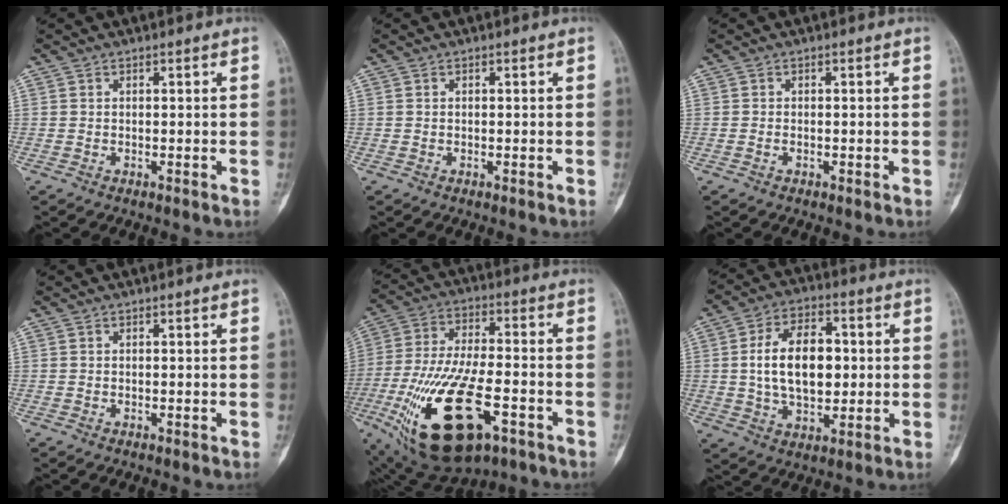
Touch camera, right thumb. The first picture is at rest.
{"total": 0.0}
{"total": 0.5, "force": [-0.2, 0.4, 0.3], "torque": [-0.004, 0.002, -0.006]}
{"total": 0.0}
{"total": 24.5, "force": [-9.9, 10.3, 19.9], "torque": [-0.418, 0.014, -0.160]}
{"total": 14.0, "force": [1.0, 8.3, 11.2], "torque": [-0.168, 0.004, 0.017]}